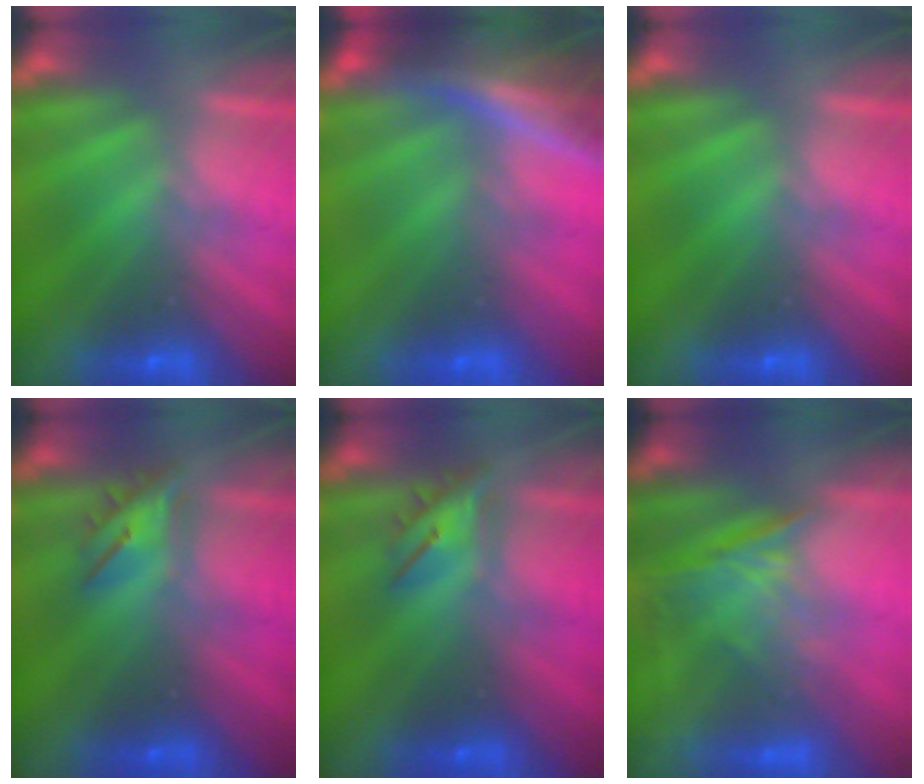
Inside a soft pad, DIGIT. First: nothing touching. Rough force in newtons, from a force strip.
{"total": 7.3}
{"total": 0.0}
{"total": 4.4}
{"total": 4.4}
{"total": 1.3}